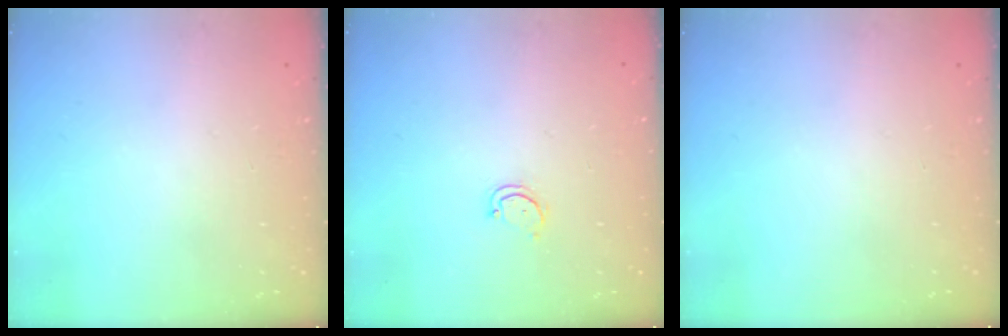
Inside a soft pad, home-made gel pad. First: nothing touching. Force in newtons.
{"total": 2.7, "press": 2.7, "slide": 0.3}
{"total": 0.0}